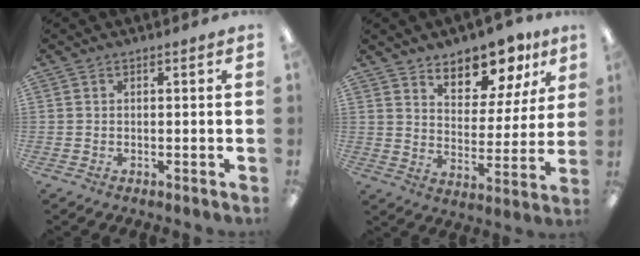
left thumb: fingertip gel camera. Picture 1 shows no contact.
{"total": 11.9, "force": [10.0, 5.1, 4.0], "torque": [-0.057, -0.077, 0.181]}